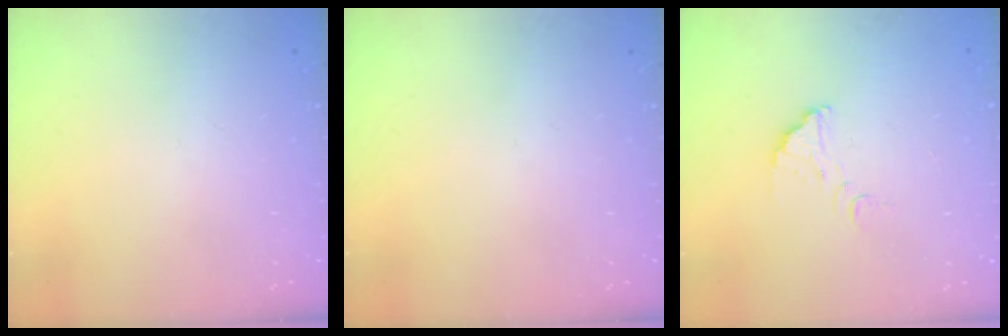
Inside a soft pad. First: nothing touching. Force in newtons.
{"total": 0.0}
{"total": 2.5, "press": 2.5, "slide": 0.1}